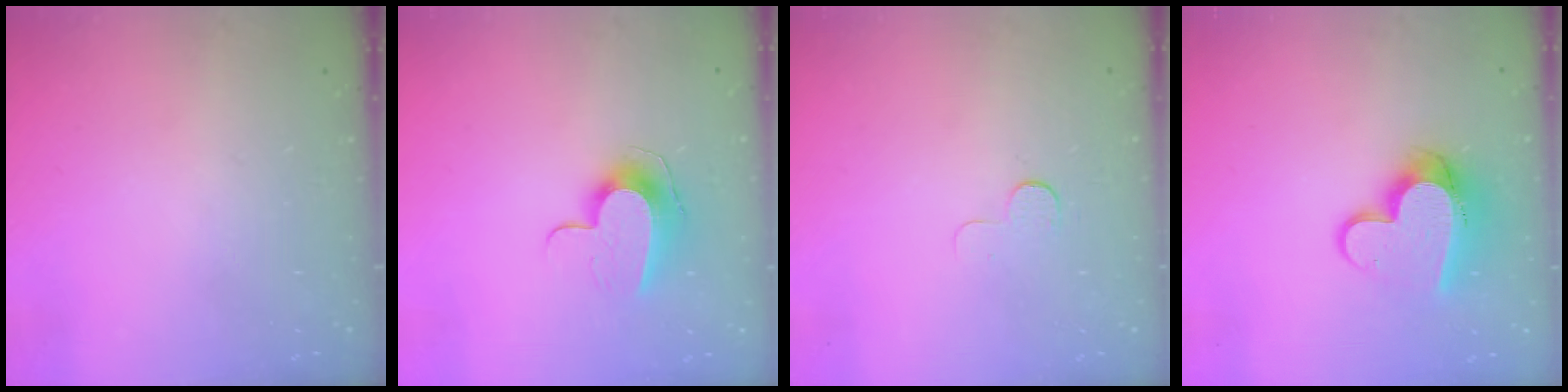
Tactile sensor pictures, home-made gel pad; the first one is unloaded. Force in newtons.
{"total": 10.1, "press": 10.1, "slide": 0.3}
{"total": 3.9, "press": 3.9, "slide": 0.4}
{"total": 12.6, "press": 12.6, "slide": 1.2}